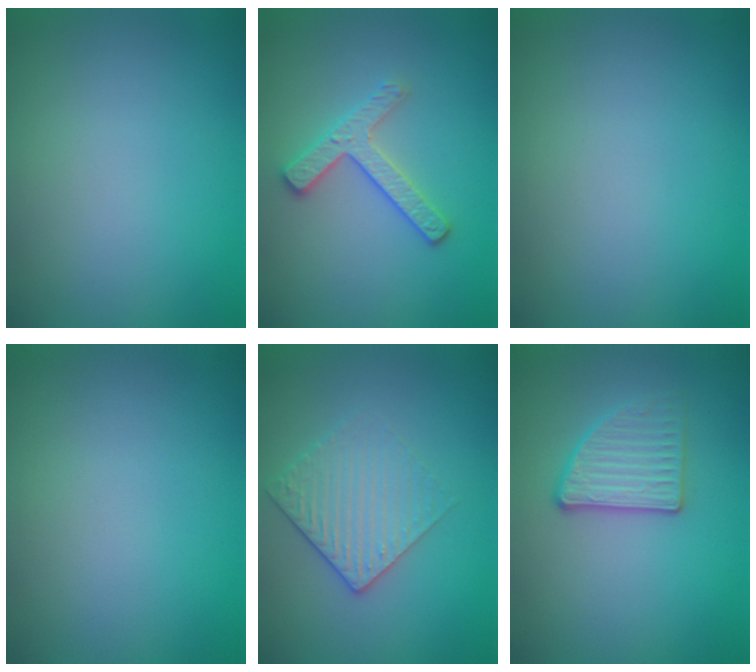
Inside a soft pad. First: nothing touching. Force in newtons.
{"total": 2.8, "press": 2.6, "slide": 1.1}
{"total": 0.0}
{"total": 0.0}
{"total": 3.0, "press": 2.6, "slide": 1.4}
{"total": 2.7, "press": 2.6, "slide": 0.8}